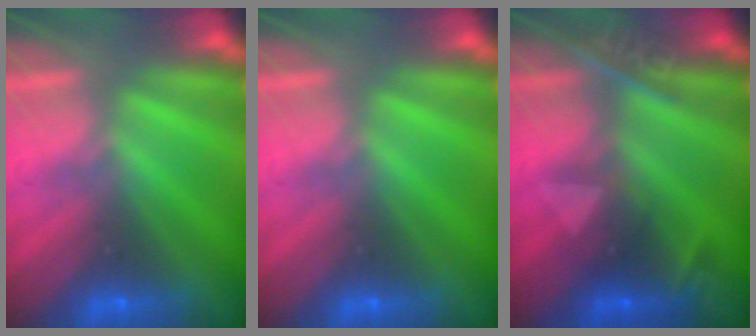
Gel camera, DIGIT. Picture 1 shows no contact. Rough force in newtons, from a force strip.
{"total": 0.0}
{"total": 2.4}